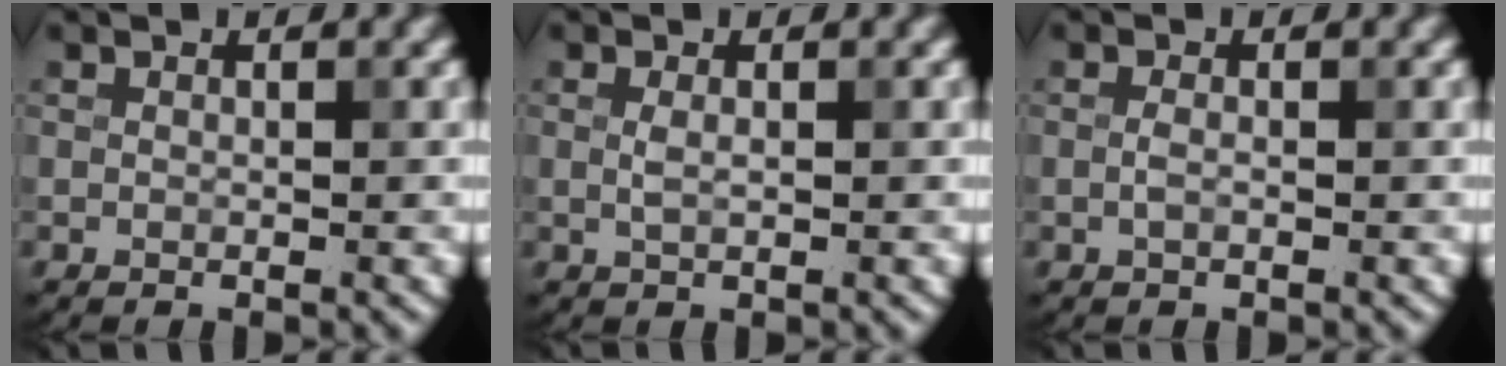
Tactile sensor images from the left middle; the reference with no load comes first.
{"total": 1.0, "force": [0.1, 0.4, 0.9], "torque": [-0.021, -0.001, 0.002]}
{"total": 0.9, "force": [-0.2, 0.4, 0.8], "torque": [-0.020, -0.002, -0.005]}